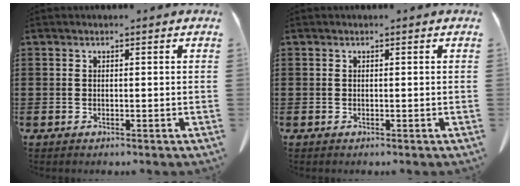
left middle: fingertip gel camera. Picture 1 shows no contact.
{"total": 0.0}